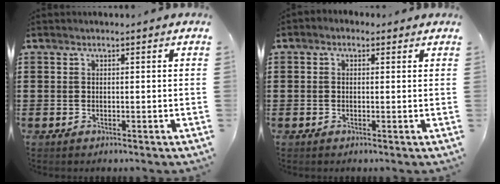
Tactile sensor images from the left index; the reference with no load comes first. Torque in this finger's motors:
{"motor_torque": [2.14, 0.00, 0.17, 0.07]}